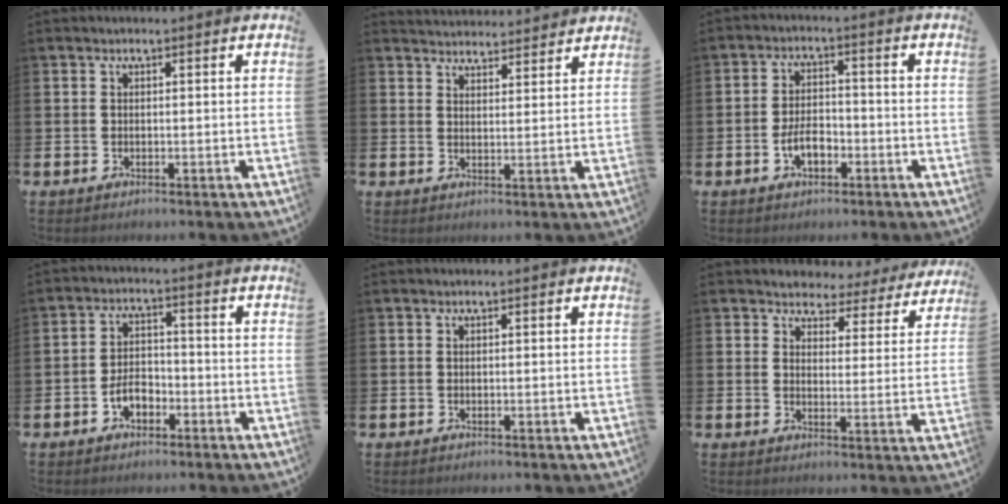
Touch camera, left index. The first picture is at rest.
{"total": 3.9, "force": [3.8, 0.6, -0.3], "torque": [-0.006, -0.021, 0.070]}
{"total": 4.1, "force": [-1.6, 2.2, 3.1], "torque": [-0.044, 0.004, -0.032]}
{"total": 3.5, "force": [-1.9, 2.1, 1.9], "torque": [-0.035, 0.006, -0.040]}
{"total": 0.0}
{"total": 3.4, "force": [3.2, 1.3, 0.0], "torque": [-0.020, -0.028, 0.050]}